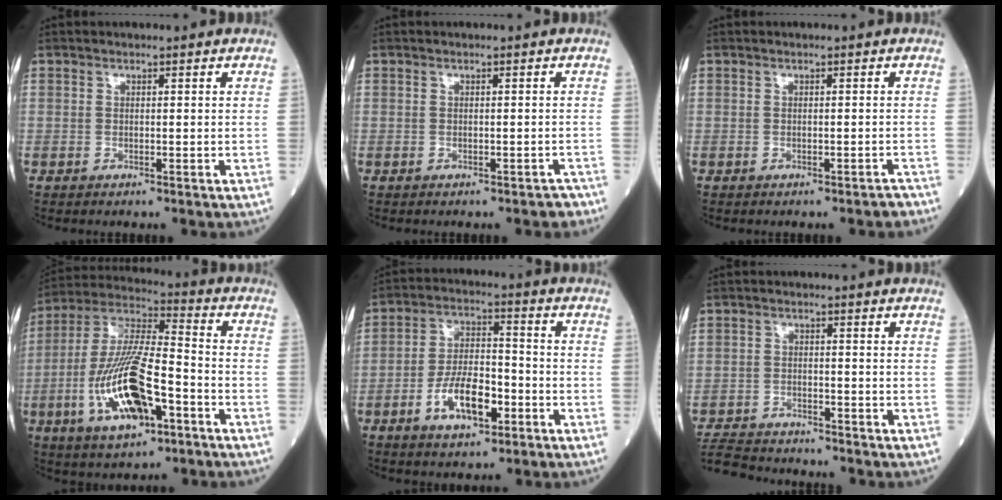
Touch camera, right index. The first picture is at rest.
{"total": 2.3, "force": [-1.9, 0.9, 1.0], "torque": [-0.006, -0.001, -0.018]}
{"total": 1.2, "force": [-1.1, 0.2, 0.5], "torque": [-0.009, -0.002, -0.011]}
{"total": 16.6, "force": [-5.7, 4.8, 14.9], "torque": [-0.305, -0.005, -0.101]}
{"total": 9.3, "force": [-4.0, 3.7, 7.6], "torque": [-0.145, 0.007, -0.071]}
{"total": 7.7, "force": [-7.4, 1.7, 1.0], "torque": [-0.020, -0.007, -0.130]}